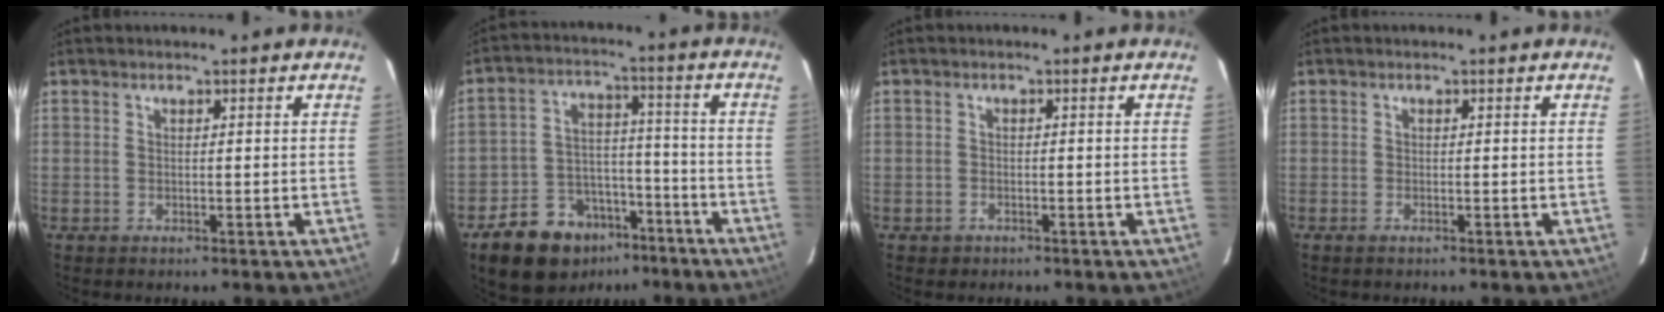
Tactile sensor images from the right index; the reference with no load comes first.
{"total": 14.3, "force": [-9.4, 9.2, 5.6], "torque": [-0.131, 0.030, -0.135]}
{"total": 1.5, "force": [-0.9, 1.2, 0.2], "torque": [-0.007, 0.003, -0.010]}
{"total": 0.8, "force": [-0.6, 0.2, 0.5], "torque": [-0.011, -0.002, -0.012]}